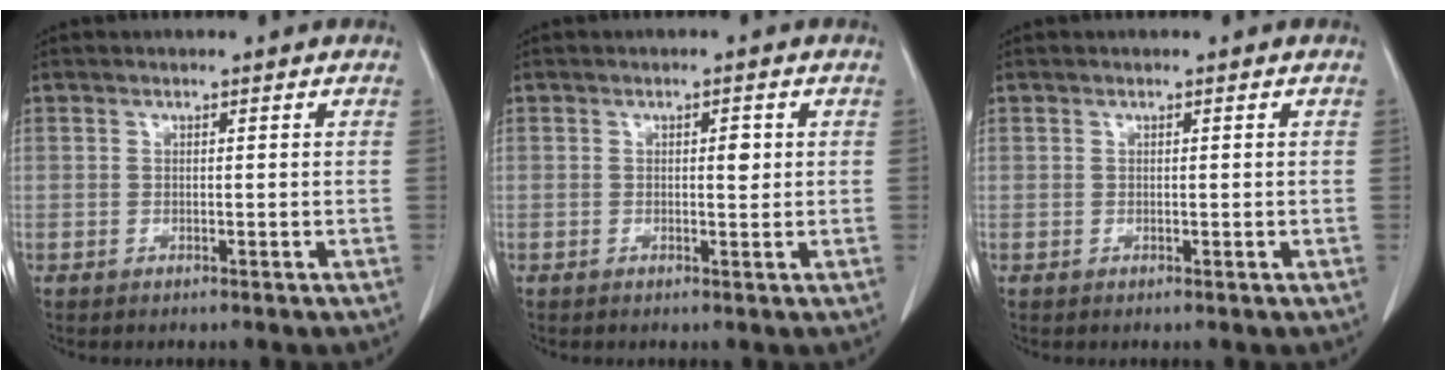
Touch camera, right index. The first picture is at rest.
{"total": 1.7, "force": [0.4, 0.6, 1.5], "torque": [-0.023, 0.001, 0.006]}
{"total": 0.0}